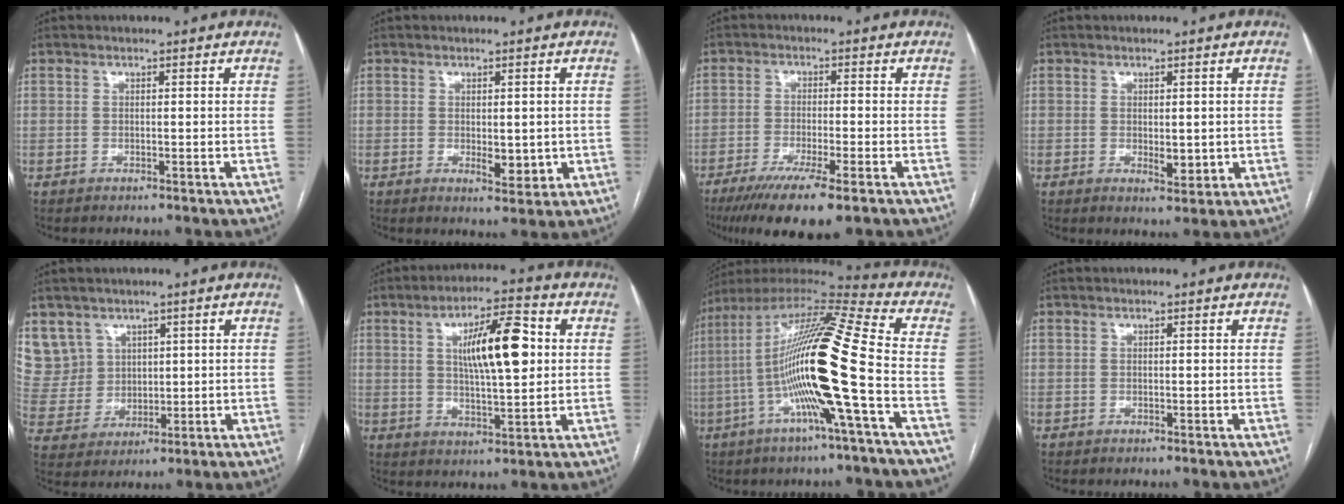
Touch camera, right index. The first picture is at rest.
{"total": 3.8, "force": [-0.4, 1.8, 3.3], "torque": [-0.044, -0.008, 0.002]}
{"total": 9.5, "force": [-6.0, 1.1, 7.4], "torque": [-0.119, -0.022, -0.094]}
{"total": 3.1, "force": [-0.2, 1.5, 2.7], "torque": [-0.039, -0.007, 0.004]}
{"total": 9.0, "force": [5.1, 7.4, 0.3], "torque": [-0.016, 0.024, 0.118]}
{"total": 11.8, "force": [2.5, 2.6, 11.2], "torque": [-0.186, 0.013, 0.042]}
{"total": 20.5, "force": [-4.0, -0.1, 20.1], "torque": [-0.382, 0.003, -0.087]}
{"total": 0.0}